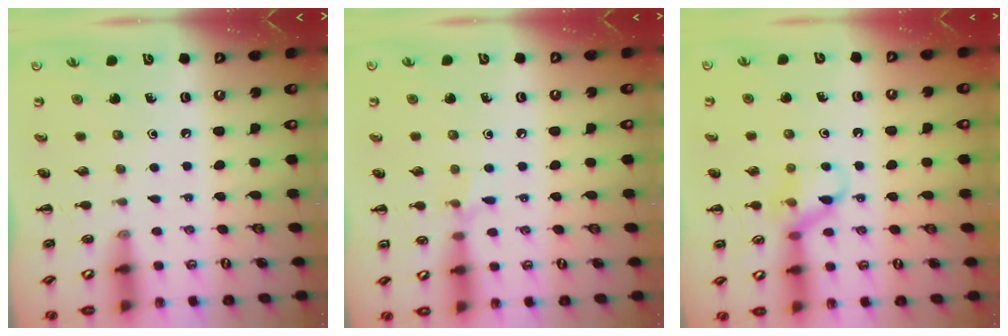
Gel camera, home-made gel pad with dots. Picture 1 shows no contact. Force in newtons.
{"total": 5.4, "press": 5.1, "slide": 1.7}
{"total": 9.5, "press": 9.4, "slide": 0.8}